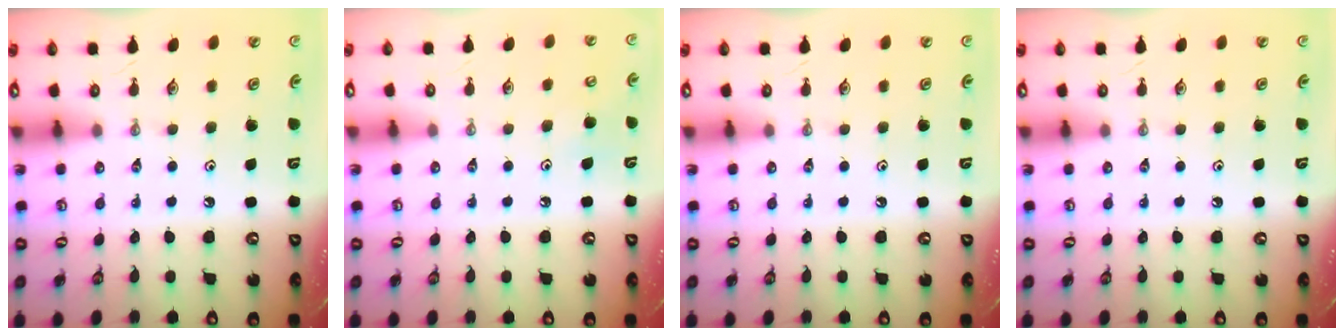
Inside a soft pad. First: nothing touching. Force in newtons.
{"total": 6.2, "press": 6.2, "slide": 0.5}
{"total": 0.0}
{"total": 0.0}